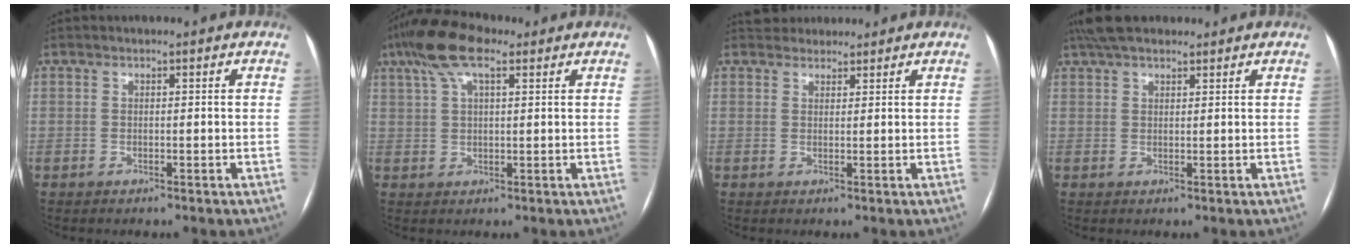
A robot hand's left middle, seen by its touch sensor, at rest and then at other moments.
{"total": 8.4, "force": [4.9, 2.7, 6.2], "torque": [-0.130, 0.034, 0.089]}
{"total": 3.5, "force": [3.1, 1.5, 0.0], "torque": [0.006, 0.024, 0.049]}
{"total": 6.6, "force": [5.4, 2.3, 3.2], "torque": [-0.058, 0.036, 0.097]}